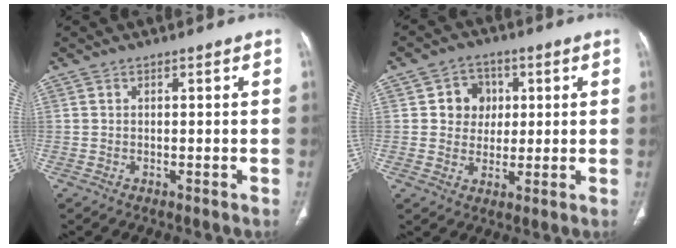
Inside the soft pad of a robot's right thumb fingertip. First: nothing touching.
{"total": 6.9, "force": [1.4, 6.3, 2.6], "torque": [-0.001, 0.003, 0.021]}